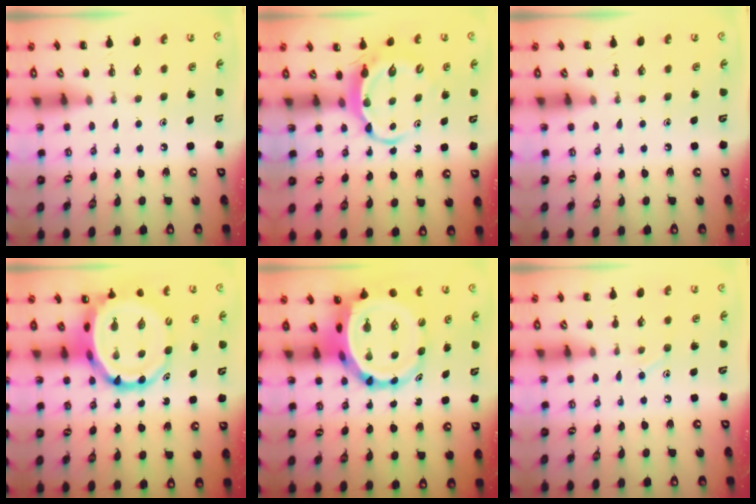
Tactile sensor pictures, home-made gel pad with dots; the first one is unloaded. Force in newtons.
{"total": 6.2, "press": 6.1, "slide": 1.0}
{"total": 0.0}
{"total": 11.9, "press": 11.5, "slide": 3.1}
{"total": 10.4, "press": 9.9, "slide": 3.2}
{"total": 6.2, "press": 5.9, "slide": 2.0}